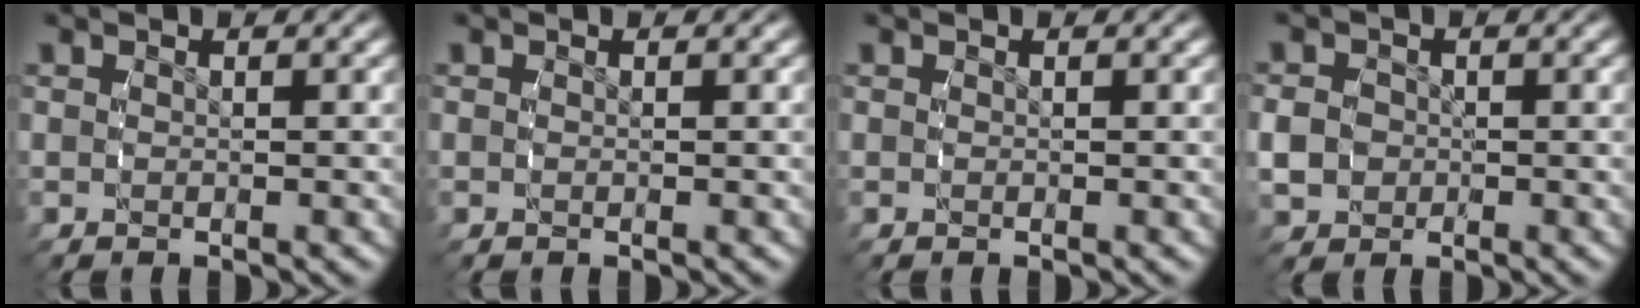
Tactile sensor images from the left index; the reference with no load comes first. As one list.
[{"total": 0.0}, {"total": 0.0}, {"total": 3.1, "force": [-0.8, 2.8, 0.8], "torque": [-0.023, -0.004, -0.014]}]